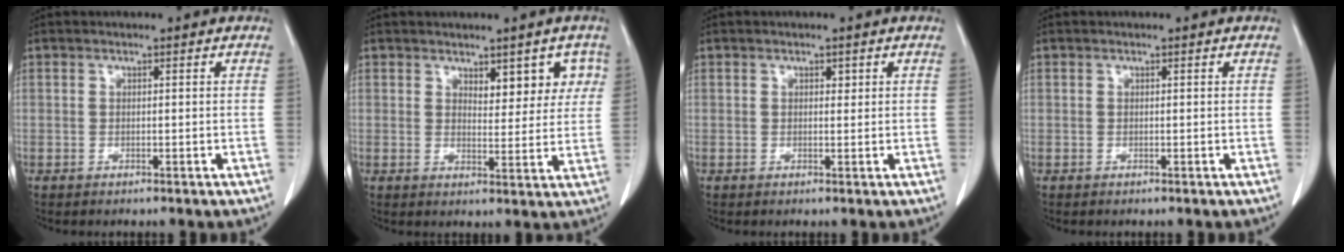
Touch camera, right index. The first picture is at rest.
{"total": 5.7, "force": [2.9, 2.9, 4.0], "torque": [-0.034, 0.007, 0.038]}
{"total": 0.8, "force": [0.4, 0.5, 0.5], "torque": [-0.006, -0.001, 0.005]}
{"total": 0.0}